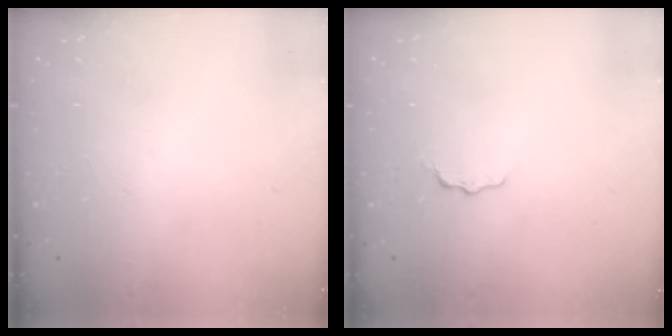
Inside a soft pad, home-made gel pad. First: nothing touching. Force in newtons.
{"total": 3.1, "press": 3.1, "slide": 0.2}